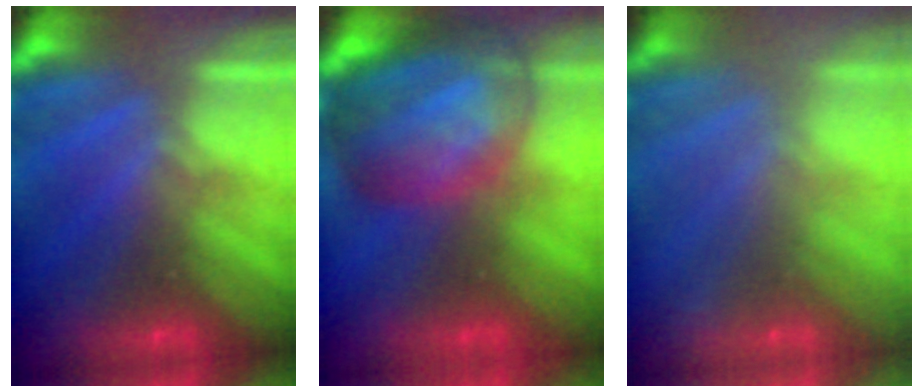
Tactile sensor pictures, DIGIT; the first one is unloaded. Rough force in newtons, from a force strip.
{"total": 7.7}
{"total": 2.4}